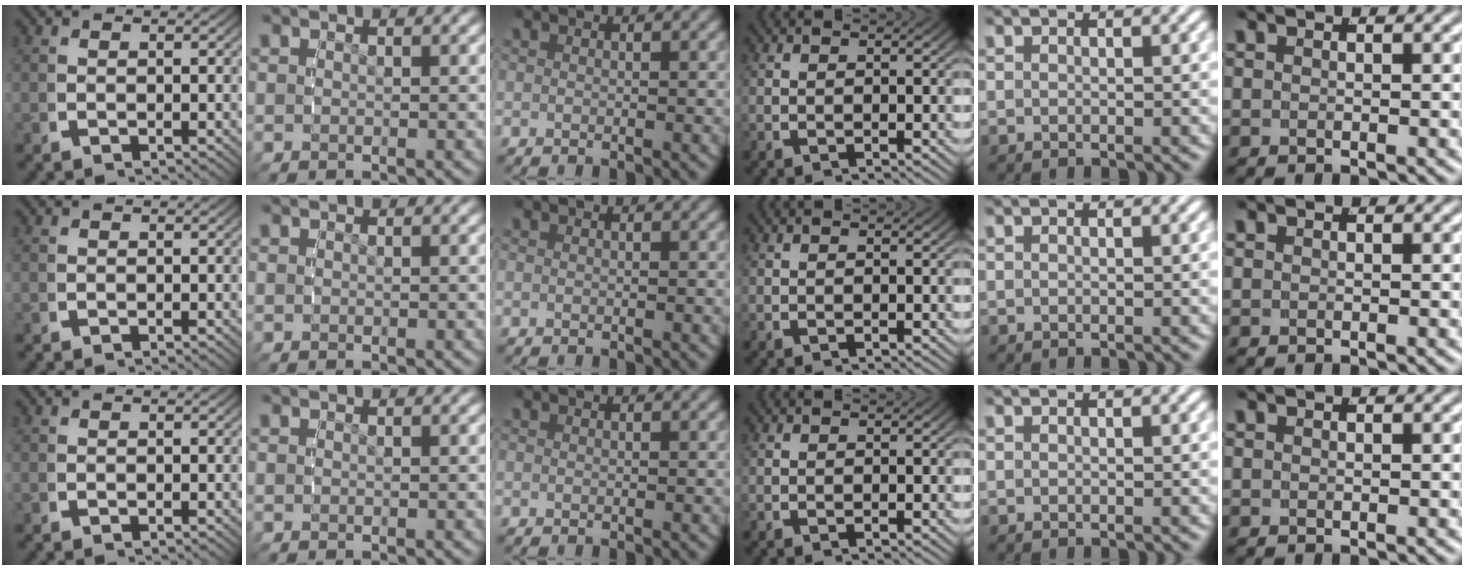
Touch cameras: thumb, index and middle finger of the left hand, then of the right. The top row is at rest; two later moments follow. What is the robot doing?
{"motion": "reach", "object": "paper plate"}